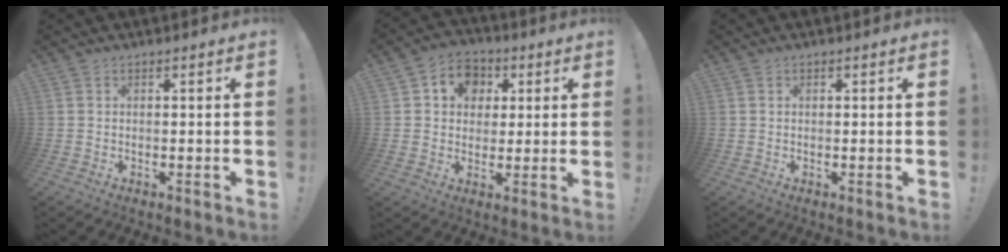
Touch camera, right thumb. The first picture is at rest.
{"total": 9.8, "force": [2.7, 8.6, 3.8], "torque": [-0.050, -0.006, 0.057]}
{"total": 0.0}